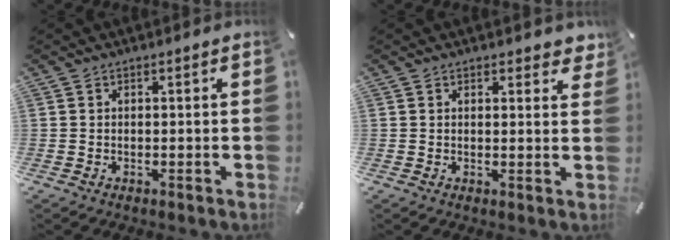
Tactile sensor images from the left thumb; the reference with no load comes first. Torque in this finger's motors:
{"motor_torque": [0.09, -0.25, -0.02, -0.05, 0.00]}